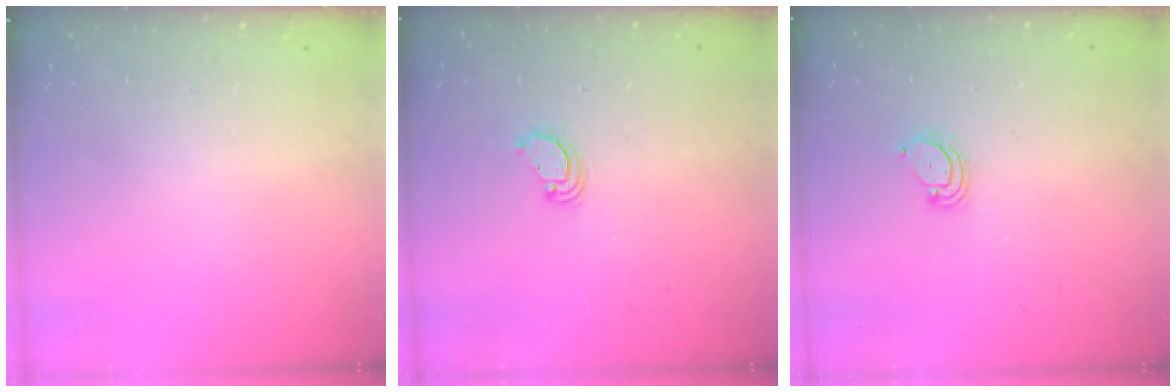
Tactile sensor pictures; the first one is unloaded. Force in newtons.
{"total": 3.3, "press": 3.3, "slide": 0.2}
{"total": 2.3, "press": 2.3, "slide": 0.2}